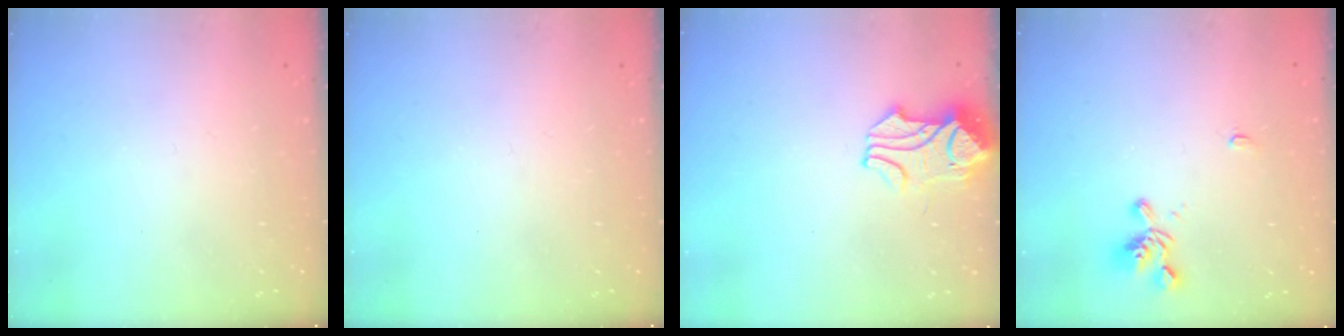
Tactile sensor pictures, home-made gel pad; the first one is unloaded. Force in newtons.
{"total": 0.0}
{"total": 5.8, "press": 5.8, "slide": 0.6}
{"total": 2.0, "press": 1.8, "slide": 0.9}